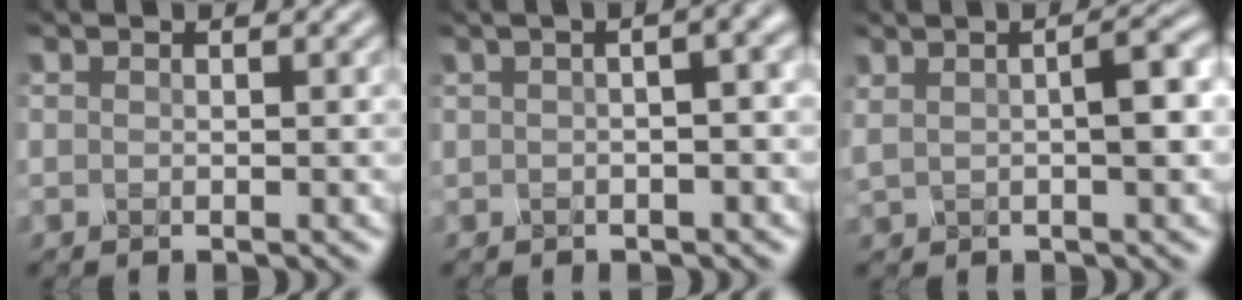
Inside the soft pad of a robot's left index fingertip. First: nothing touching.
{"total": 9.7, "force": [2.2, 5.1, 8.0], "torque": [-0.052, 0.049, -0.007]}
{"total": 4.0, "force": [0.6, 1.3, 3.8], "torque": [-0.054, 0.014, 0.006]}